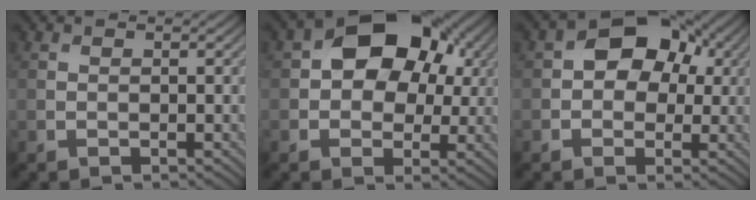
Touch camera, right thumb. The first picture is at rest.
{"total": 11.5, "force": [2.7, 8.1, 7.6], "torque": [-0.120, 0.016, 0.025]}
{"total": 7.7, "force": [1.4, 5.6, 5.1], "torque": [-0.071, 0.010, 0.004]}